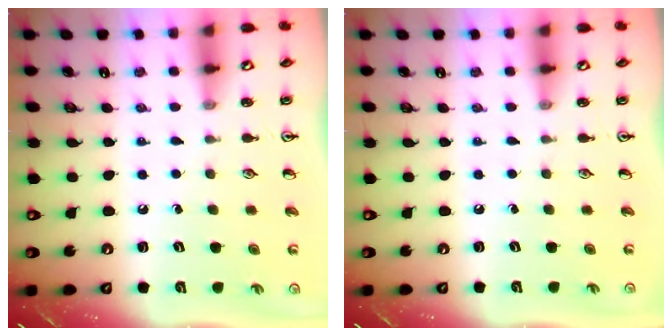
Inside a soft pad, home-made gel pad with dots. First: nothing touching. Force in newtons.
{"total": 0.0}